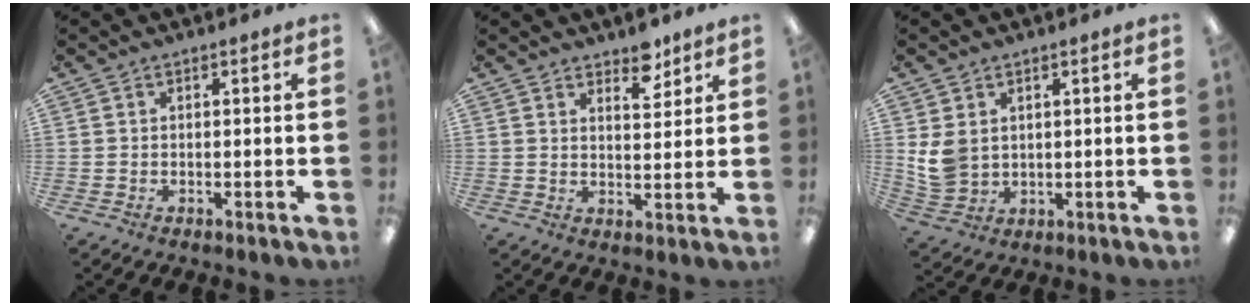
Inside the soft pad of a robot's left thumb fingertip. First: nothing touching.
{"total": 5.7, "force": [4.8, 2.3, 2.2], "torque": [-0.004, -0.036, 0.079]}
{"total": 6.1, "force": [2.1, 4.8, 3.2], "torque": [-0.071, -0.005, 0.043]}